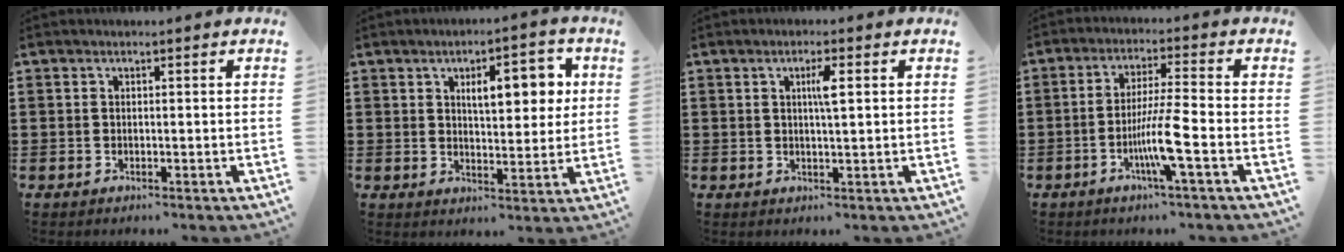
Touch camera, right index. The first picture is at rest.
{"total": 7.7, "force": [2.6, 3.0, 6.7], "torque": [-0.094, -0.006, 0.033]}
{"total": 2.7, "force": [0.7, 0.3, 2.6], "torque": [-0.045, -0.001, 0.007]}
{"total": 7.1, "force": [-2.8, -0.2, 6.6], "torque": [-0.129, -0.014, -0.055]}